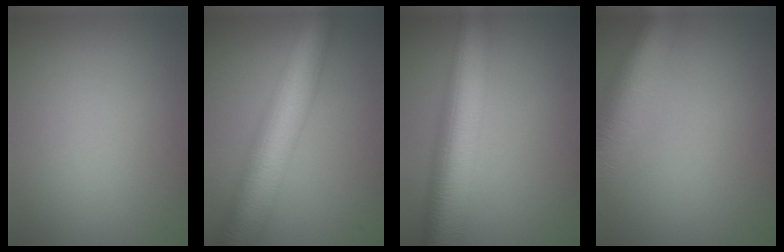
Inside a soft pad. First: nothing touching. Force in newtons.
{"total": 10.0, "press": 10.0, "slide": 0.3}
{"total": 10.0, "press": 10.0, "slide": 0.3}
{"total": 8.9, "press": 8.8, "slide": 0.7}